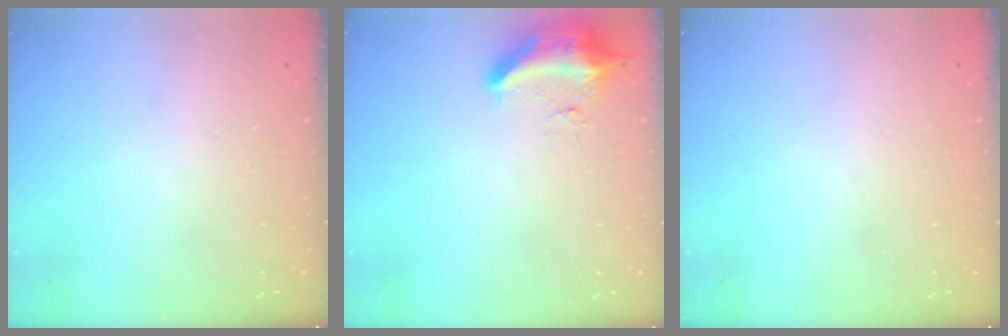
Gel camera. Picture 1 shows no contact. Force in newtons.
{"total": 10.6, "press": 9.7, "slide": 4.1}
{"total": 0.0}